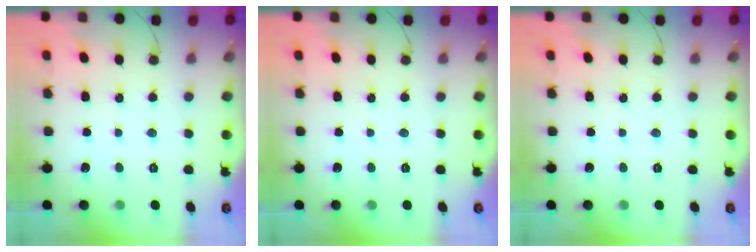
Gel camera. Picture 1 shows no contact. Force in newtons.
{"total": 0.0}
{"total": 0.0}